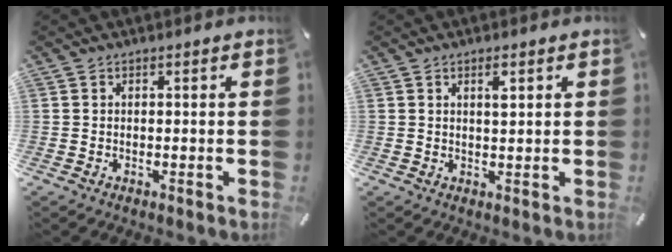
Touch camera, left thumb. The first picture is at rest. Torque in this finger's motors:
{"motor_torque": [0.06, -0.26, 0.03, 0.09, 0.03]}